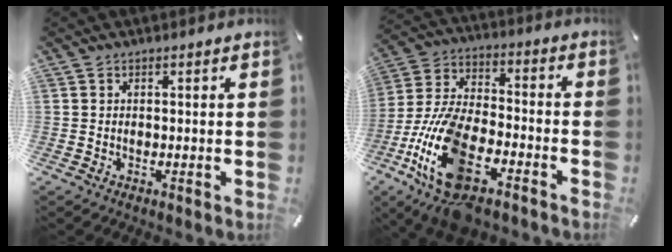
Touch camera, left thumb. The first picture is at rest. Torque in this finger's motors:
{"motor_torque": [-1.46, 3.54, 0.96, 0.83, 0.57]}